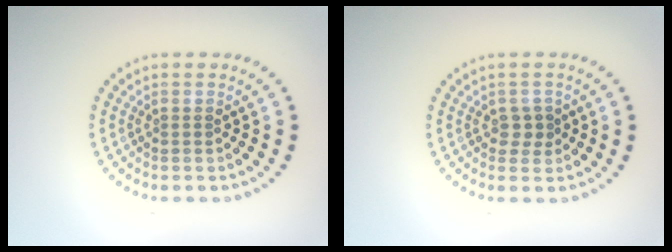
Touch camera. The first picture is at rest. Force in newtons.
{"total": 1.5, "press": 1.4, "slide": 0.5}